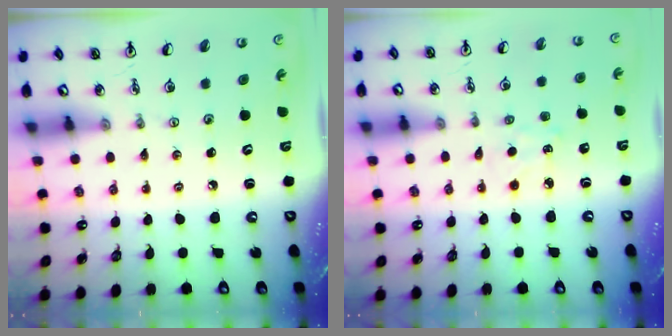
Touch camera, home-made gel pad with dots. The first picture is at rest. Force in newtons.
{"total": 3.9, "press": 3.9, "slide": 0.5}